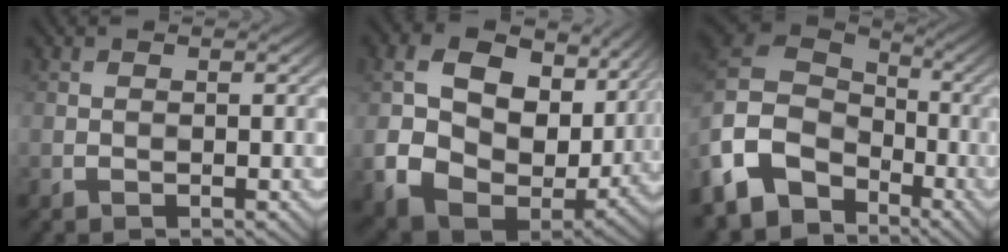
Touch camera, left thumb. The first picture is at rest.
{"total": 15.4, "force": [2.6, 11.2, 10.3], "torque": [-0.211, -0.010, 0.065]}
{"total": 14.4, "force": [-7.0, 10.7, 6.6], "torque": [-0.231, -0.017, -0.125]}